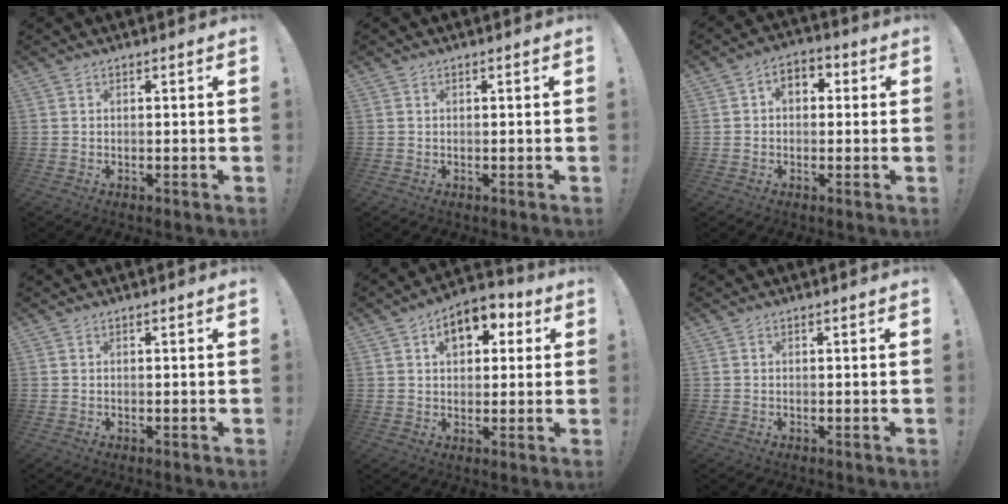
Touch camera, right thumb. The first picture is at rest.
{"total": 0.0}
{"total": 4.9, "force": [0.0, 3.8, 3.1], "torque": [-0.050, 0.008, 0.001]}
{"total": 0.0}
{"total": 9.7, "force": [3.9, 6.5, 6.1], "torque": [-0.077, -0.011, 0.068]}
{"total": 0.0}